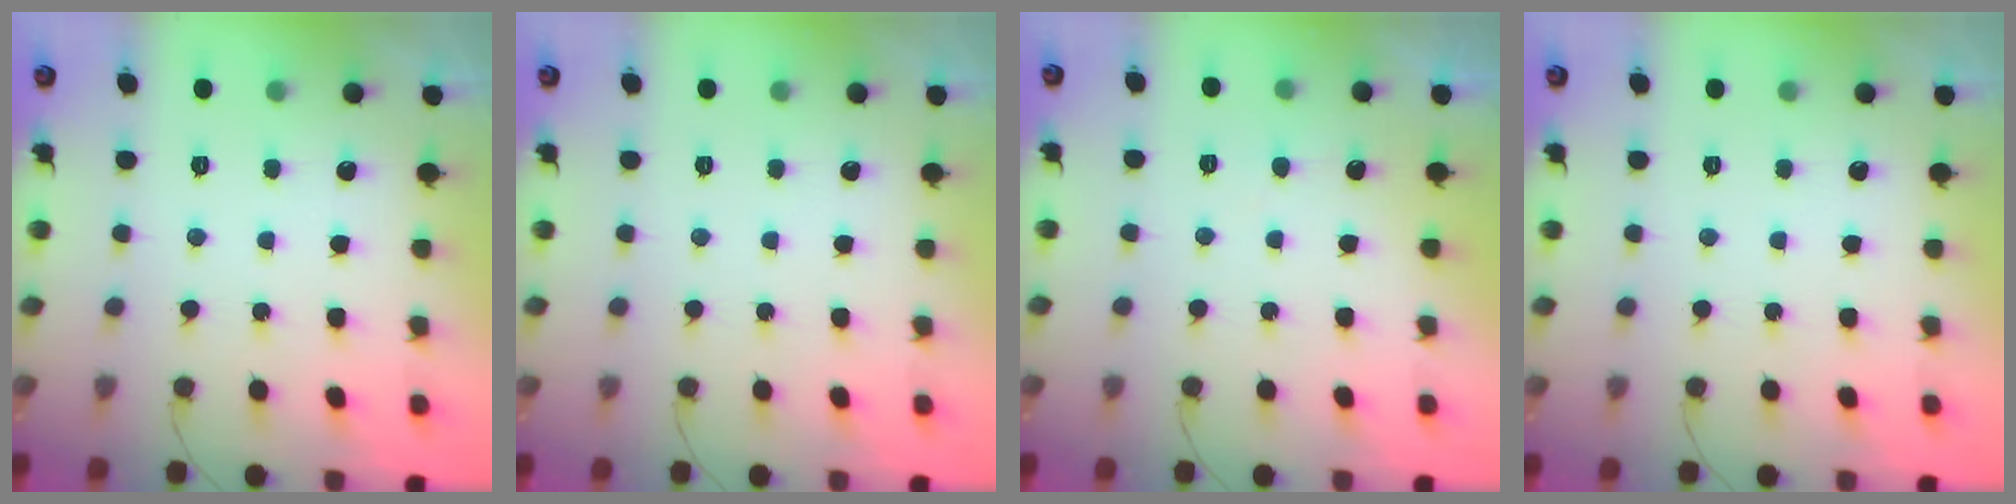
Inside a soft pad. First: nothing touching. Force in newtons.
{"total": 0.0}
{"total": 3.2, "press": 3.2, "slide": 0.2}
{"total": 0.0}